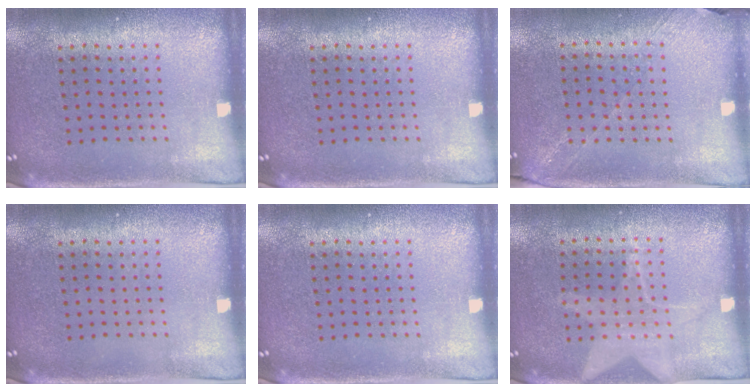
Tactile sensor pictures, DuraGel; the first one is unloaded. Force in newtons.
{"total": 0.0}
{"total": 1.3, "press": 1.1, "slide": 0.7}
{"total": 0.0}
{"total": 0.0}
{"total": 1.2, "press": 1.2, "slide": 0.1}